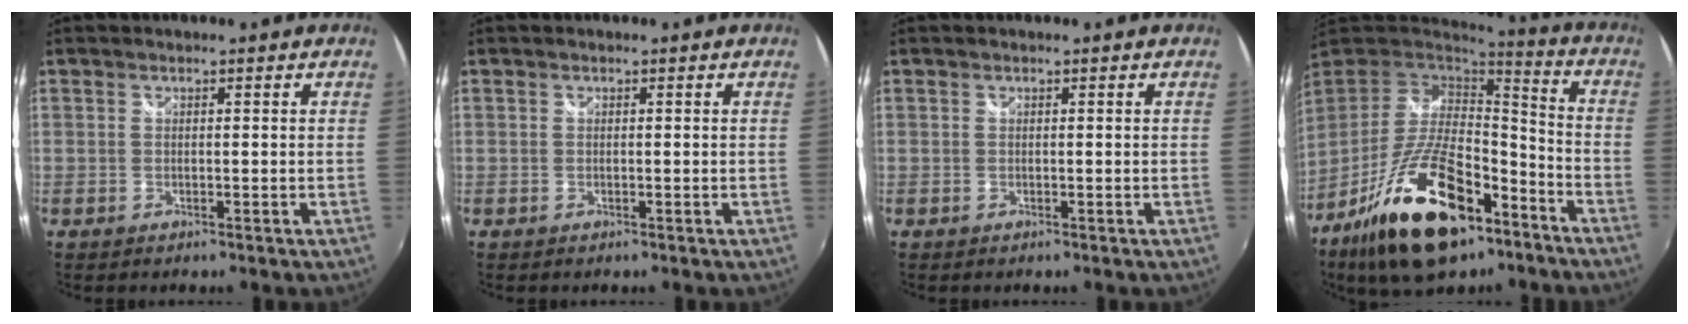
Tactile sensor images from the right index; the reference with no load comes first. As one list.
[{"total": 0.0}, {"total": 0.0}, {"total": 24.2, "force": [-13.9, 10.6, 16.8], "torque": [-0.325, -0.018, -0.224]}]